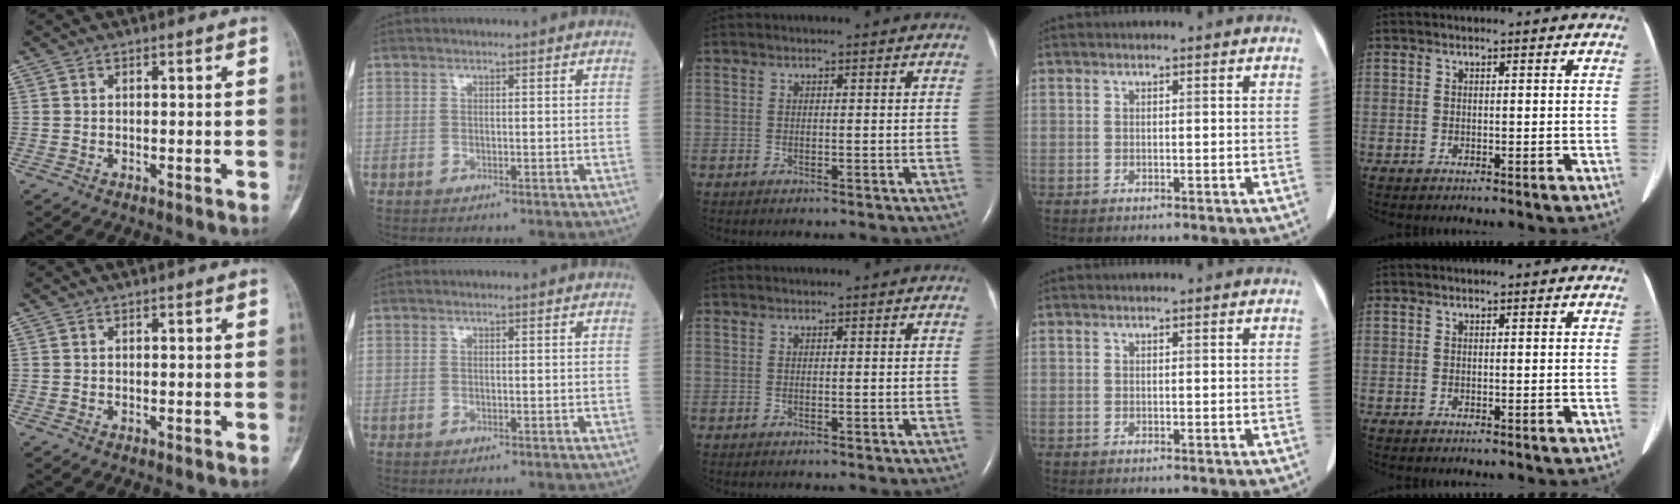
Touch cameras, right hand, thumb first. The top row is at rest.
{}